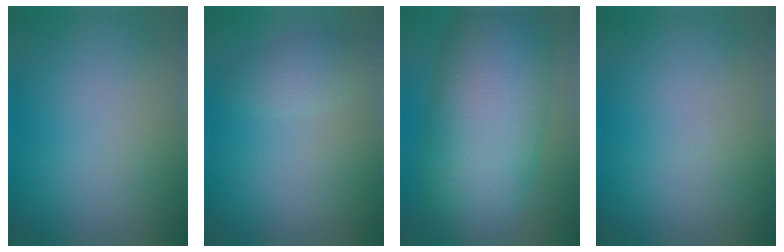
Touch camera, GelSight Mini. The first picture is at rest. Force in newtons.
{"total": 2.0, "press": 2.0, "slide": 0.1}
{"total": 12.7, "press": 12.7, "slide": 0.3}
{"total": 0.0}